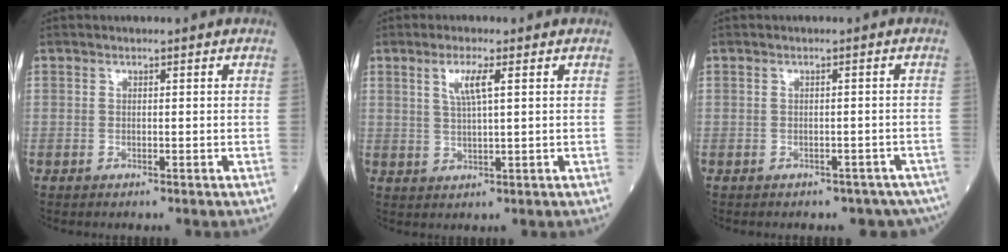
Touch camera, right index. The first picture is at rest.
{"total": 4.0, "force": [1.6, 0.1, 3.6], "torque": [-0.074, 0.001, 0.032]}
{"total": 7.5, "force": [-6.0, 3.6, 2.8], "torque": [-0.029, 0.000, -0.060]}